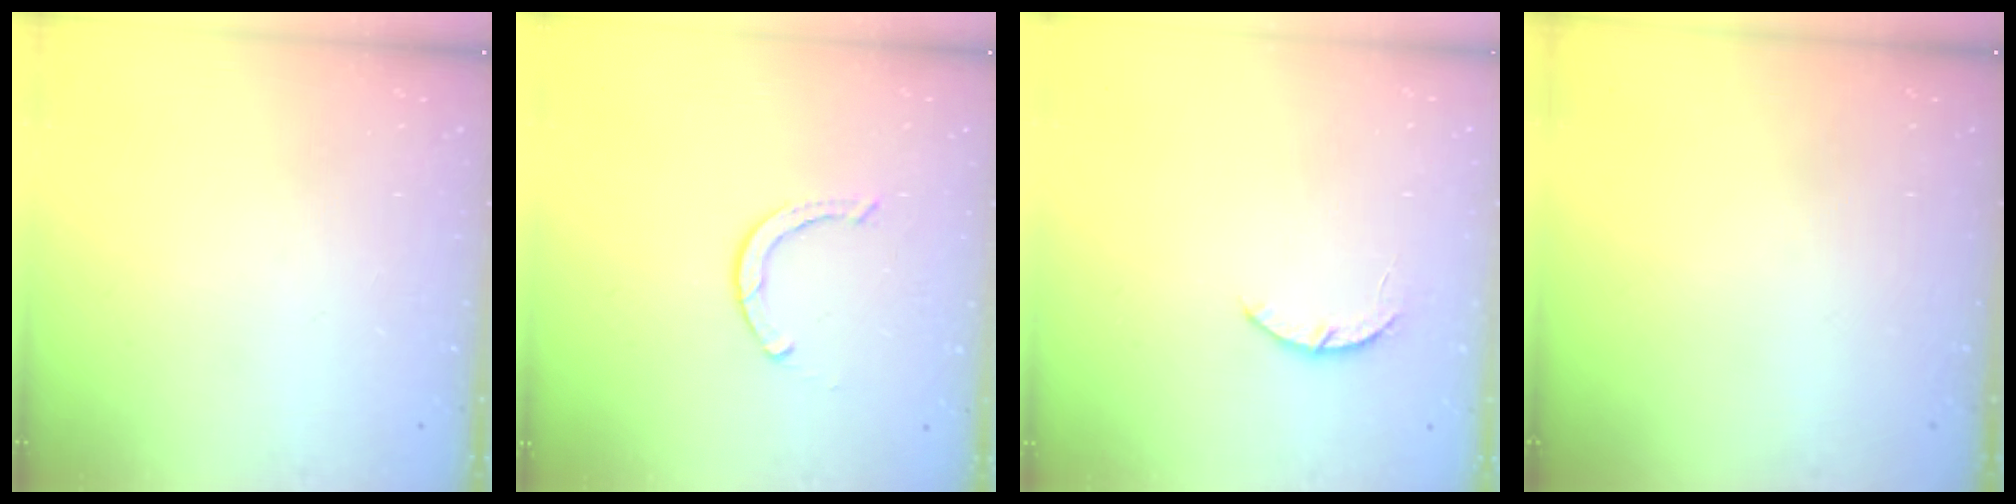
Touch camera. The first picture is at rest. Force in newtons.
{"total": 2.4, "press": 2.4, "slide": 0.0}
{"total": 2.9, "press": 2.8, "slide": 0.5}
{"total": 0.0}